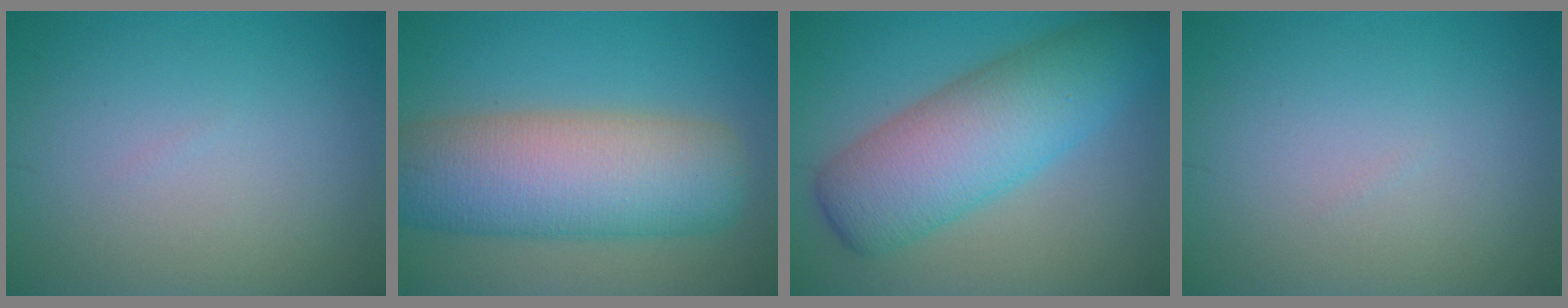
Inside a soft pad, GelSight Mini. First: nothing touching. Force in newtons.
{"total": 11.0, "press": 11.0, "slide": 0.3}
{"total": 9.0, "press": 9.0, "slide": 0.3}
{"total": 0.0}